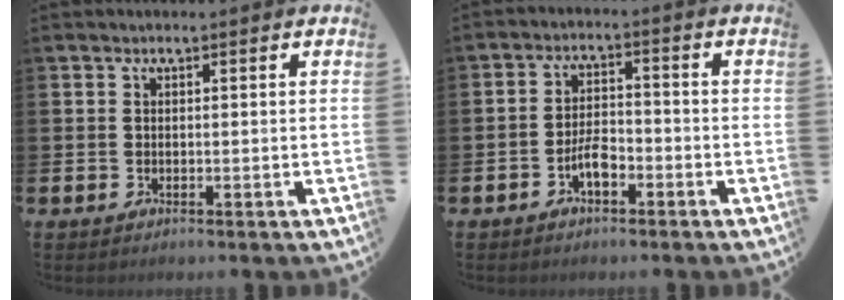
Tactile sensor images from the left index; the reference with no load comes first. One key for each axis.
{"total": 3.6, "fx": -2.0, "fy": 1.5, "fz": 2.6, "tx": -0.054, "ty": 0.013, "tz": -0.037}